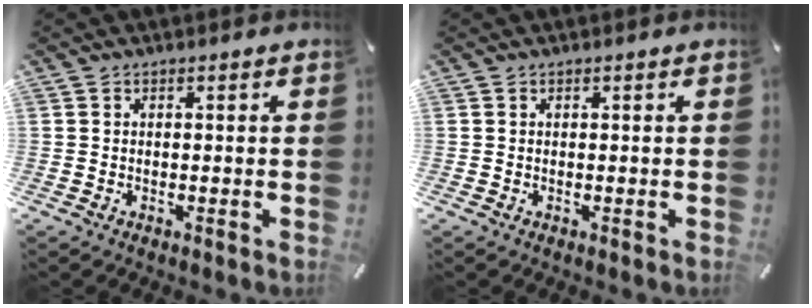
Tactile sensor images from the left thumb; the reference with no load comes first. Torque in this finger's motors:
{"motor_torque": [0.00, 0.00, -0.01, 0.01, 0.00]}